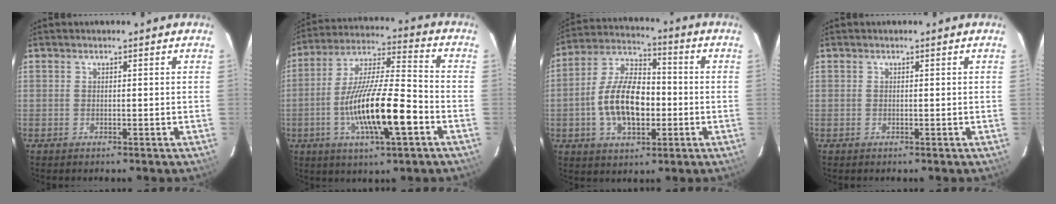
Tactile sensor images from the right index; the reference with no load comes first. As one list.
[{"total": 17.1, "force": [-5.7, 3.3, 15.8], "torque": [-0.299, -0.005, -0.105]}, {"total": 13.9, "force": [-2.5, 7.5, 11.5], "torque": [-0.225, 0.019, -0.042]}, {"total": 0.0}]